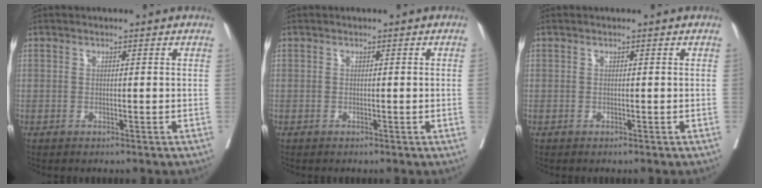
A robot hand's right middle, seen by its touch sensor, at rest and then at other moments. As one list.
[{"total": 1.1, "force": [-0.1, -0.5, 1.0], "torque": [-0.009, 0.001, 0.000]}, {"total": 0.0}]